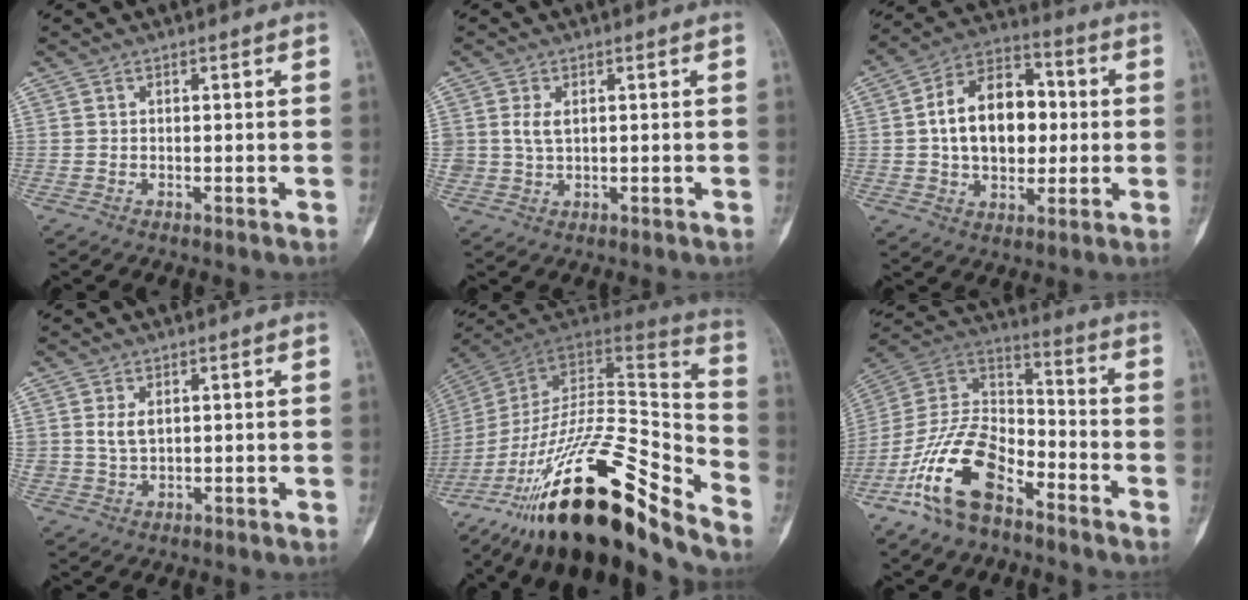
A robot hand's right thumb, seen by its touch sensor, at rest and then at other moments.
{"total": 2.8, "force": [0.6, 1.8, 2.1], "torque": [-0.040, -0.002, 0.016]}
{"total": 16.6, "force": [0.8, 11.2, 12.3], "torque": [-0.166, 0.026, 0.010]}
{"total": 3.1, "force": [0.9, 1.9, 2.3], "torque": [-0.039, -0.006, 0.022]}
{"total": 31.1, "force": [-21.0, 8.8, 21.2], "torque": [-0.301, 0.079, -0.341]}
{"total": 17.4, "force": [-10.1, 8.9, 11.1], "torque": [-0.206, 0.071, -0.196]}